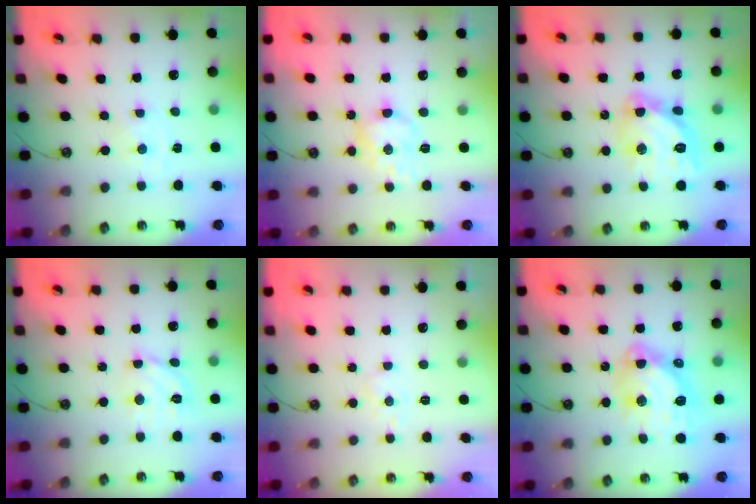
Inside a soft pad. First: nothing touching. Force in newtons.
{"total": 9.9, "press": 9.9, "slide": 0.3}
{"total": 15.2, "press": 15.1, "slide": 1.5}
{"total": 10.9, "press": 10.8, "slide": 1.4}
{"total": 4.2, "press": 4.1, "slide": 1.0}
{"total": 14.6, "press": 14.5, "slide": 1.5}